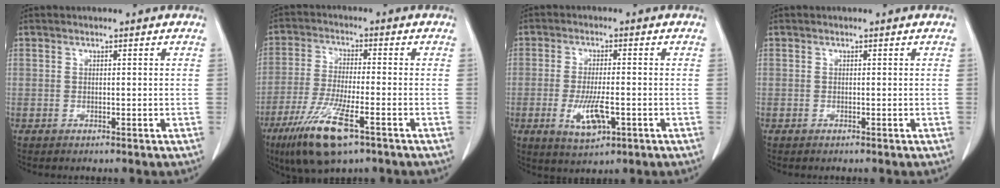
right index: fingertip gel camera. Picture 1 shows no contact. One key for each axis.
{"total": 11.4, "fx": -6.3, "fy": 1.9, "fz": 9.3, "tx": -0.189, "ty": -0.028, "tz": -0.111}
{"total": 6.5, "fx": -2.0, "fy": 1.9, "fz": 5.9, "tx": -0.112, "ty": -0.010, "tz": -0.029}
{"total": 0.0}